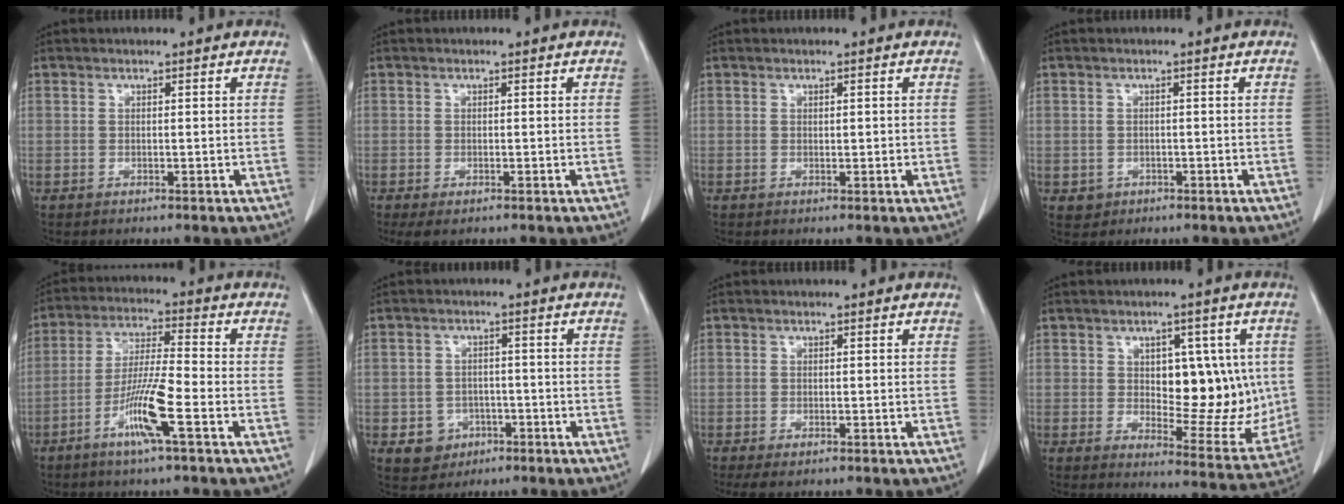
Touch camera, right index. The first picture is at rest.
{"total": 2.2, "force": [-1.3, 0.8, 1.6], "torque": [-0.027, -0.005, -0.014]}
{"total": 0.6, "force": [0.1, 0.3, 0.5], "torque": [-0.007, 0.000, 0.003]}
{"total": 2.0, "force": [-0.6, 1.9, 0.2], "torque": [0.003, 0.008, -0.003]}
{"total": 9.6, "force": [-4.3, -0.1, 8.6], "torque": [-0.168, -0.008, -0.086]}
{"total": 4.7, "force": [-1.8, 4.2, 0.9], "torque": [-0.006, 0.012, -0.017]}
{"total": 2.3, "force": [-1.5, 0.7, 1.6], "torque": [-0.027, -0.006, -0.020]}
{"total": 13.0, "force": [1.3, 6.5, 11.2], "torque": [-0.129, 0.002, 0.036]}